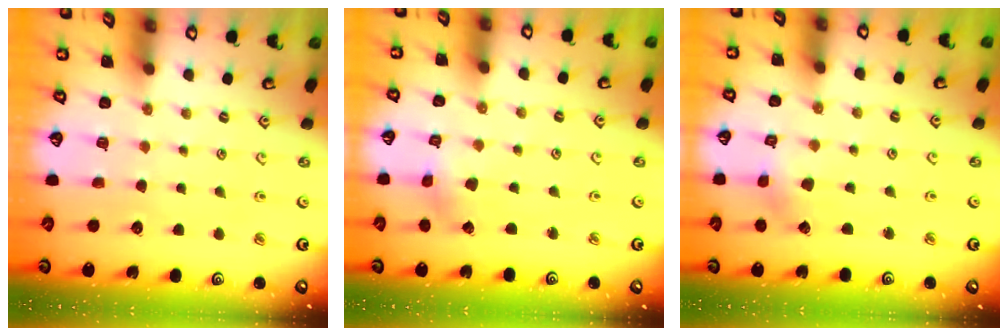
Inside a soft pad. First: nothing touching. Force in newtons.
{"total": 1.5, "press": 1.5, "slide": 0.0}
{"total": 2.2, "press": 2.2, "slide": 0.3}